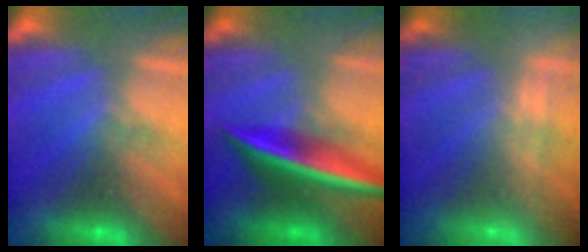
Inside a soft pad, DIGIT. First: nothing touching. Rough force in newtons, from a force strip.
{"total": 2.5}
{"total": 2.2}